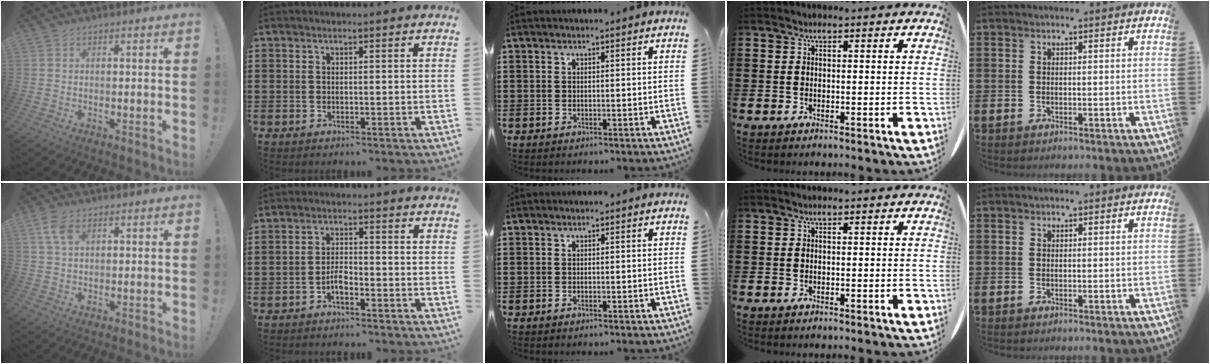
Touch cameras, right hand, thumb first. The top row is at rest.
{"thumb": {"total": 5.6, "force": [2.2, 3.1, 4.1], "torque": [-0.075, 0.002, 0.044]}, "index": {"total": 3.0, "force": [-1.7, 1.1, 2.2], "torque": [-0.050, 0.004, -0.035]}}